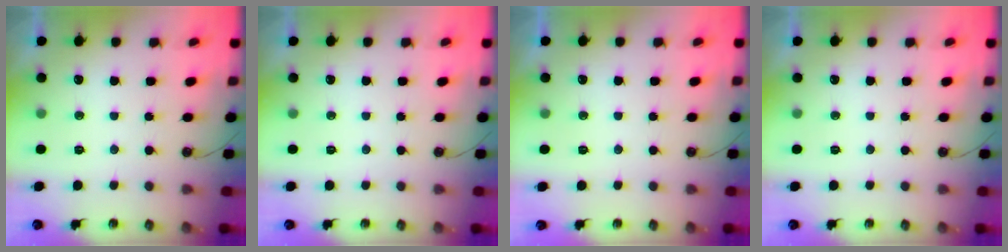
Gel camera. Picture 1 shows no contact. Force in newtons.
{"total": 0.0}
{"total": 0.0}
{"total": 0.0}